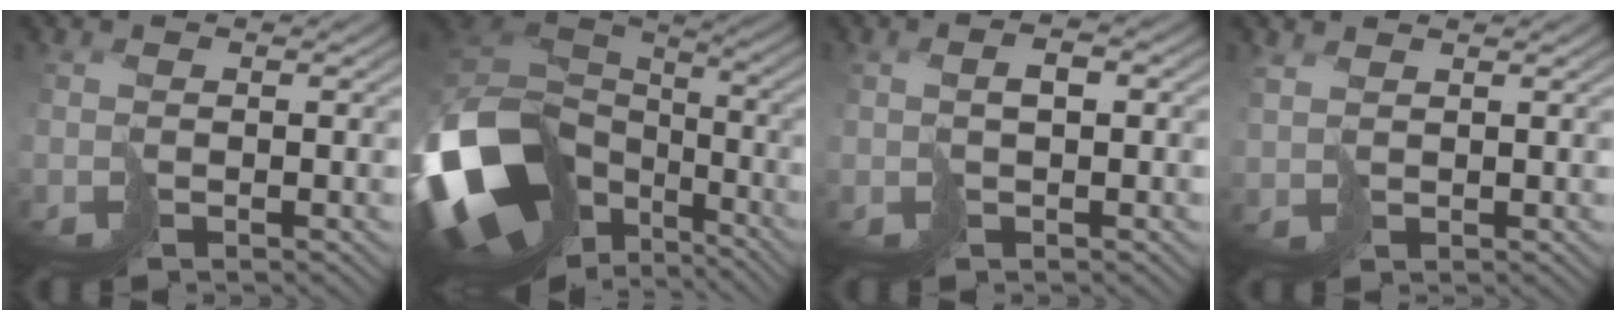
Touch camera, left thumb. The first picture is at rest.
{"total": 19.7, "force": [-7.4, 14.0, 11.7], "torque": [-0.329, -0.040, -0.104]}
{"total": 1.9, "force": [0.4, 0.7, 1.8], "torque": [-0.036, 0.006, 0.009]}
{"total": 1.9, "force": [1.8, 0.4, -0.2], "torque": [-0.004, 0.003, 0.045]}